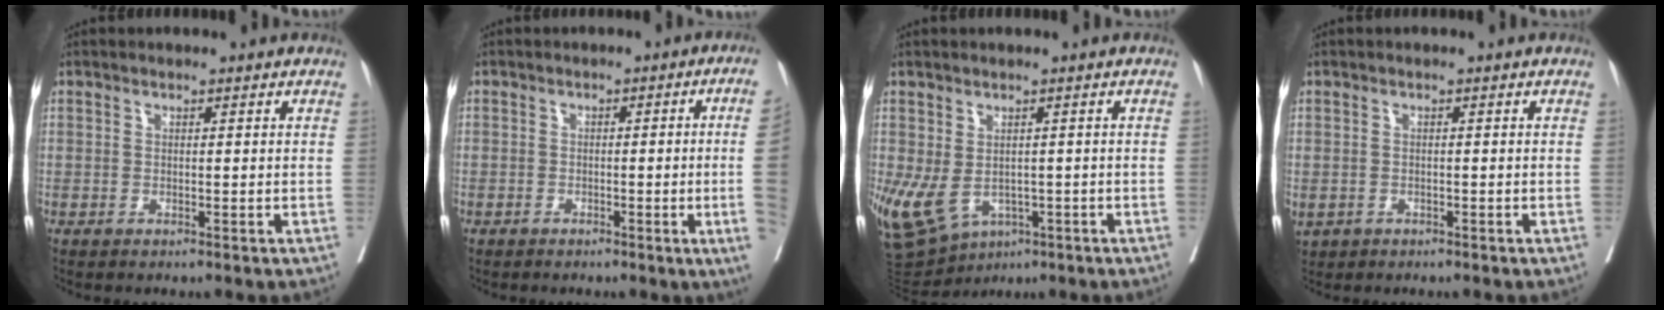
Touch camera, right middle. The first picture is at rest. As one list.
[{"total": 7.8, "force": [-1.4, -1.9, 7.4], "torque": [-0.077, -0.011, -0.020]}, {"total": 11.7, "force": [-4.4, 7.9, 7.4], "torque": [-0.159, -0.007, -0.054]}, {"total": 3.6, "force": [-1.9, 2.6, 1.6], "torque": [-0.041, -0.002, -0.022]}]